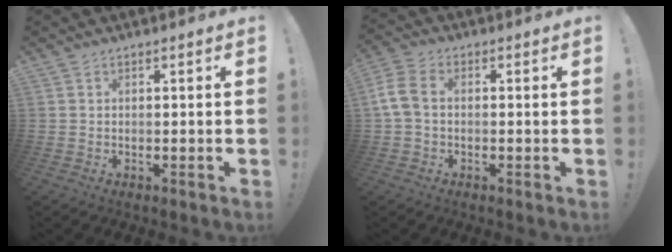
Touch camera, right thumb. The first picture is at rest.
{"total": 7.1, "force": [0.1, 4.8, 5.2], "torque": [-0.115, 0.006, 0.006]}